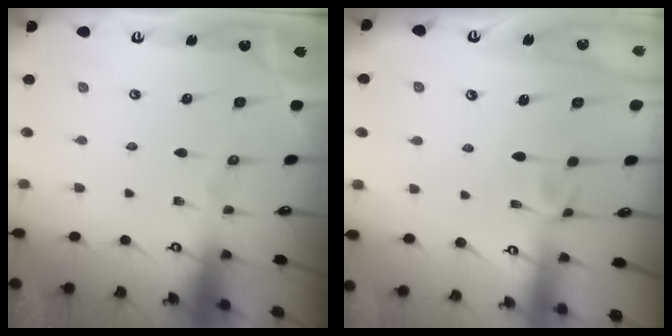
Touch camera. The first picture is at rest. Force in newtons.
{"total": 0.9, "press": 0.2, "slide": 0.8}